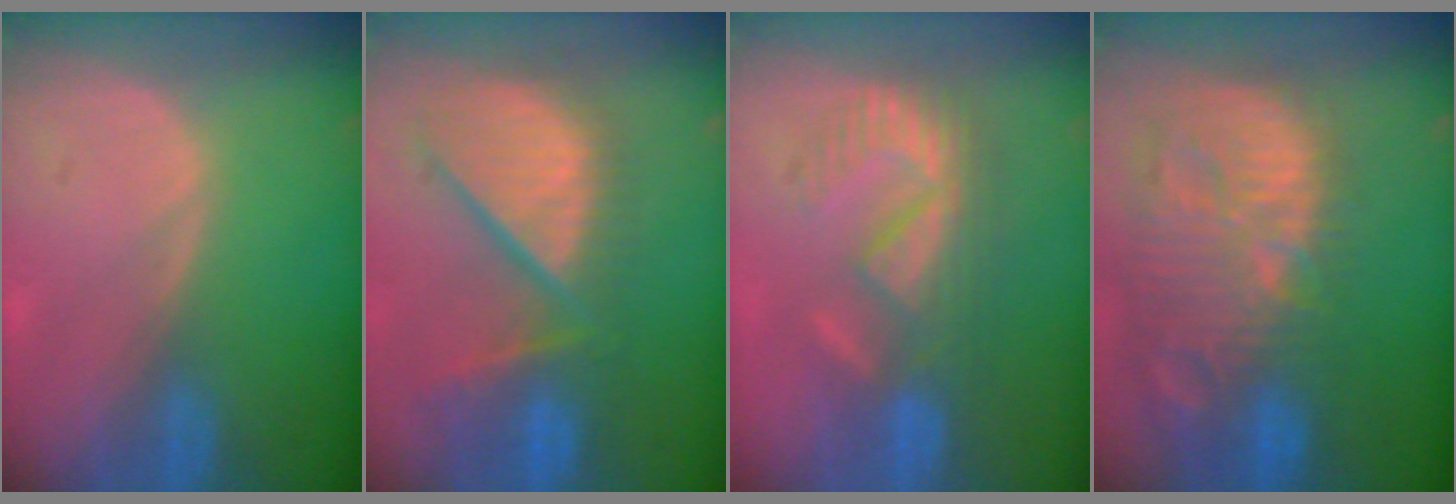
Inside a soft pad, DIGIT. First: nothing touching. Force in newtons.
{"total": 11.7, "press": 10.4, "slide": 5.3}
{"total": 8.2, "press": 7.9, "slide": 2.4}
{"total": 14.5, "press": 12.5, "slide": 7.3}